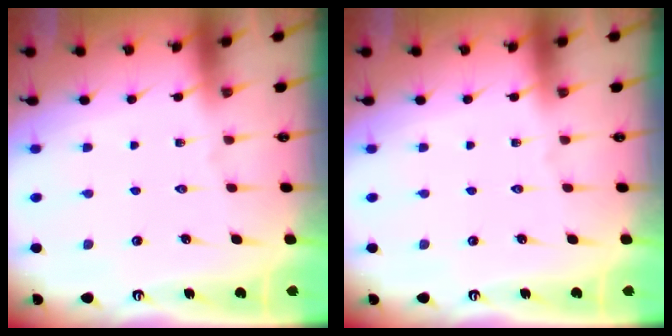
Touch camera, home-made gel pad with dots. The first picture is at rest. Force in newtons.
{"total": 0.0}